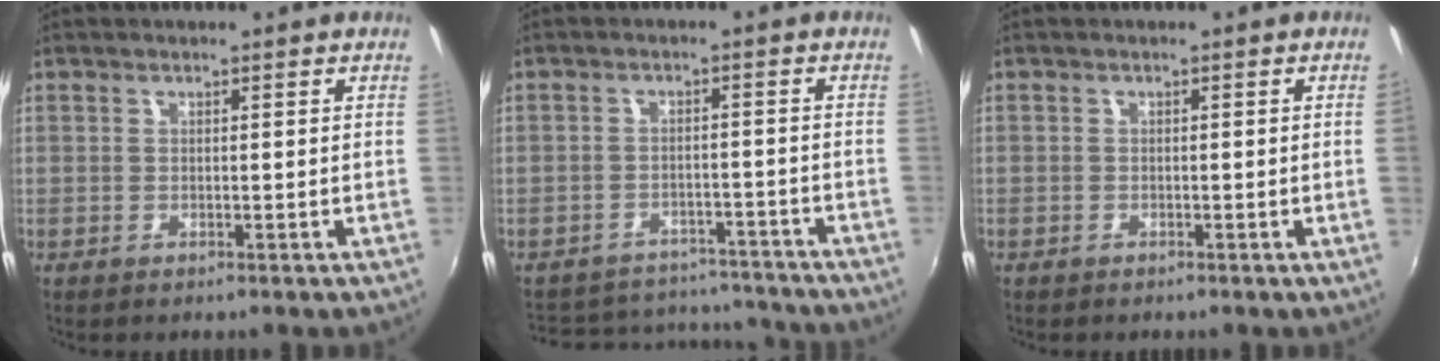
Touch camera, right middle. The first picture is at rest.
{"total": 14.1, "force": [-12.1, 6.4, 3.5], "torque": [-0.089, 0.041, -0.151]}
{"total": 0.6, "force": [-0.2, -0.3, 0.4], "torque": [-0.007, 0.001, -0.005]}